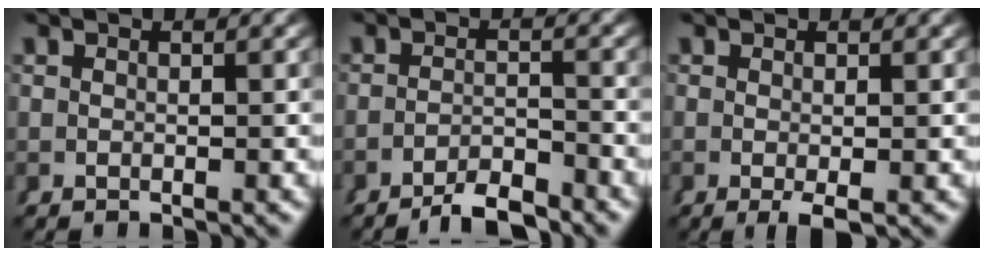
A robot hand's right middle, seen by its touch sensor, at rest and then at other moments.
{"total": 3.5, "force": [-3.3, 0.4, 1.2], "torque": [-0.008, 0.000, -0.057]}
{"total": 1.9, "force": [-0.7, 0.7, 1.6], "torque": [-0.031, -0.004, -0.007]}